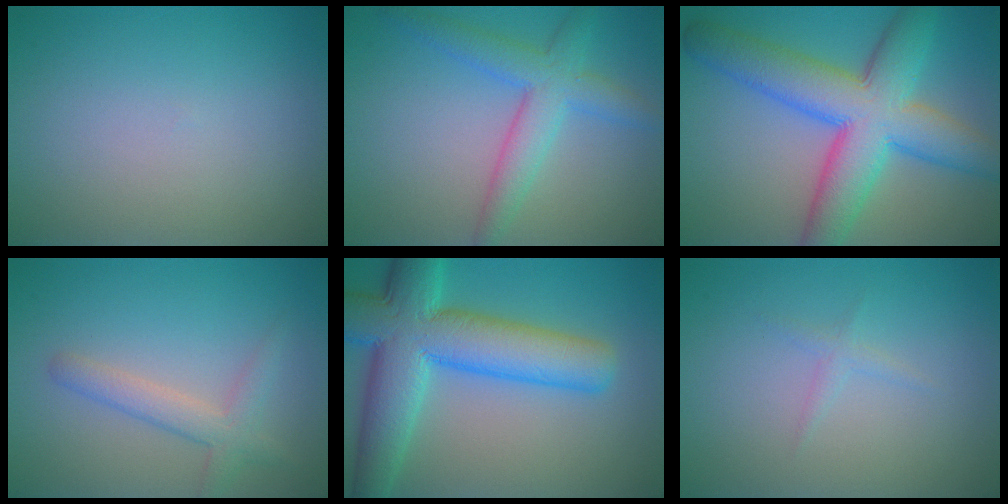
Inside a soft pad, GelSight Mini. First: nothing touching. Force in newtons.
{"total": 4.5, "press": 4.5, "slide": 0.1}
{"total": 10.2, "press": 10.2, "slide": 0.3}
{"total": 2.7, "press": 2.7, "slide": 0.1}
{"total": 10.9, "press": 10.9, "slide": 0.4}
{"total": 0.9, "press": 0.9, "slide": 0.1}